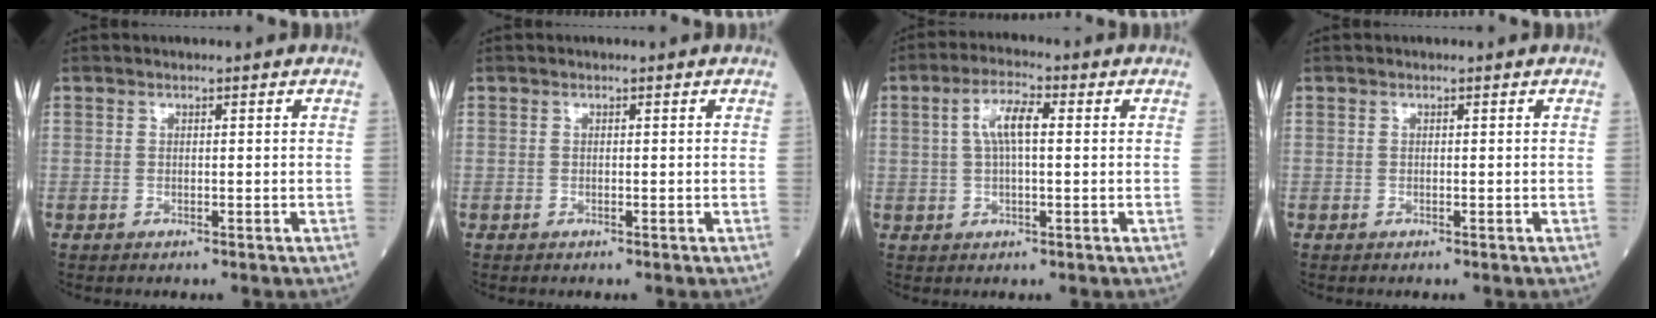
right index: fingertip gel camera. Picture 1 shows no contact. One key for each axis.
{"total": 0.0}
{"total": 5.7, "fx": 1.1, "fy": 1.5, "fz": 5.4, "tx": -0.106, "ty": 0.016, "tz": 0.020}
{"total": 0.0}